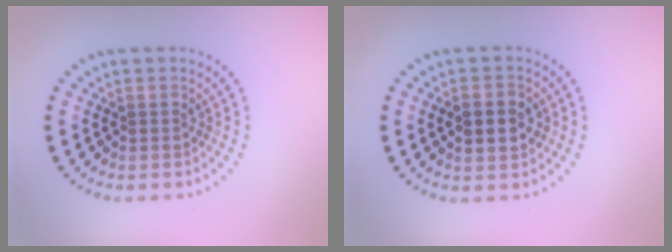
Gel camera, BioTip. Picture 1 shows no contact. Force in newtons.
{"total": 3.7, "press": 3.7, "slide": 0.1}